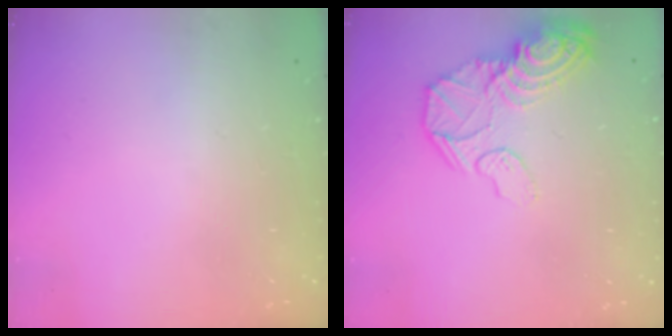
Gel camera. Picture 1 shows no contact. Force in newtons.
{"total": 21.5, "press": 18.0, "slide": 11.9}